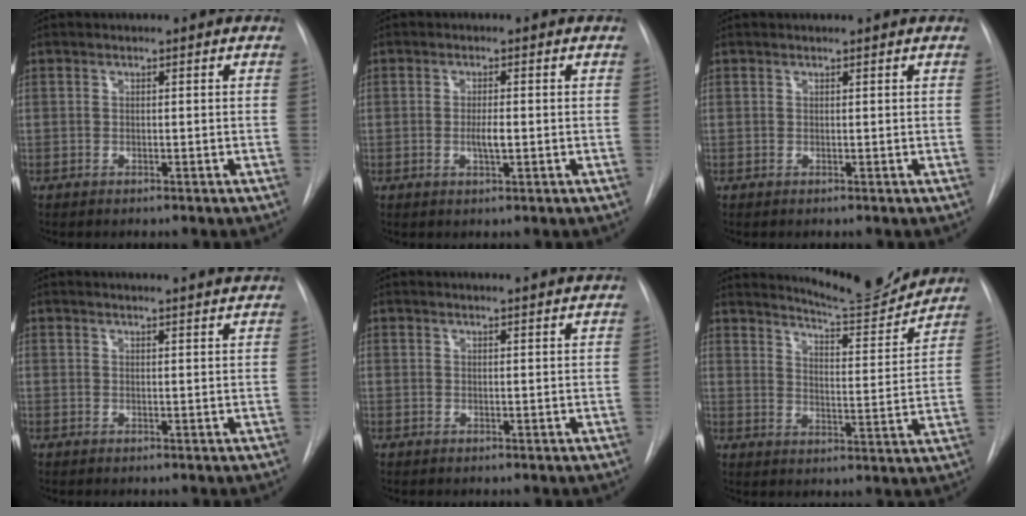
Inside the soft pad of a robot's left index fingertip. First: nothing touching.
{"total": 2.1, "force": [-0.2, 0.3, 2.1], "torque": [-0.038, -0.001, -0.002]}
{"total": 2.1, "force": [2.0, -0.1, 0.4], "torque": [-0.008, 0.011, 0.023]}
{"total": 8.9, "force": [8.6, -0.5, 2.2], "torque": [-0.030, -0.002, 0.090]}
{"total": 6.6, "force": [6.3, -0.5, 1.7], "torque": [-0.019, 0.009, 0.063]}
{"total": 12.3, "force": [12.1, 0.0, 2.2], "torque": [-0.035, -0.034, 0.166]}